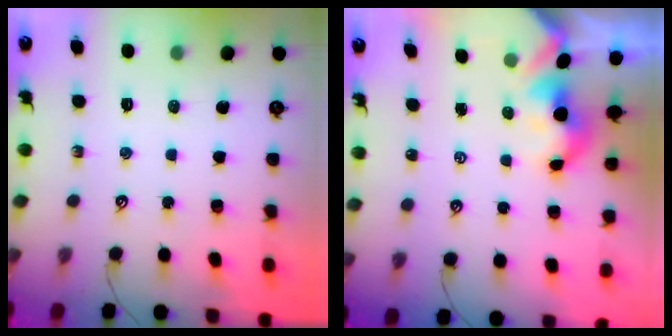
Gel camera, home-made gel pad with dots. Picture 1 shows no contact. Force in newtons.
{"total": 1.5, "press": 1.5, "slide": 0.2}